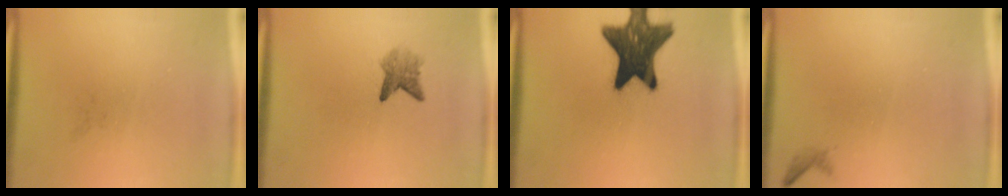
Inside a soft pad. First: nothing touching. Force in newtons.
{"total": 2.6}
{"total": 16.4}
{"total": 0.6}